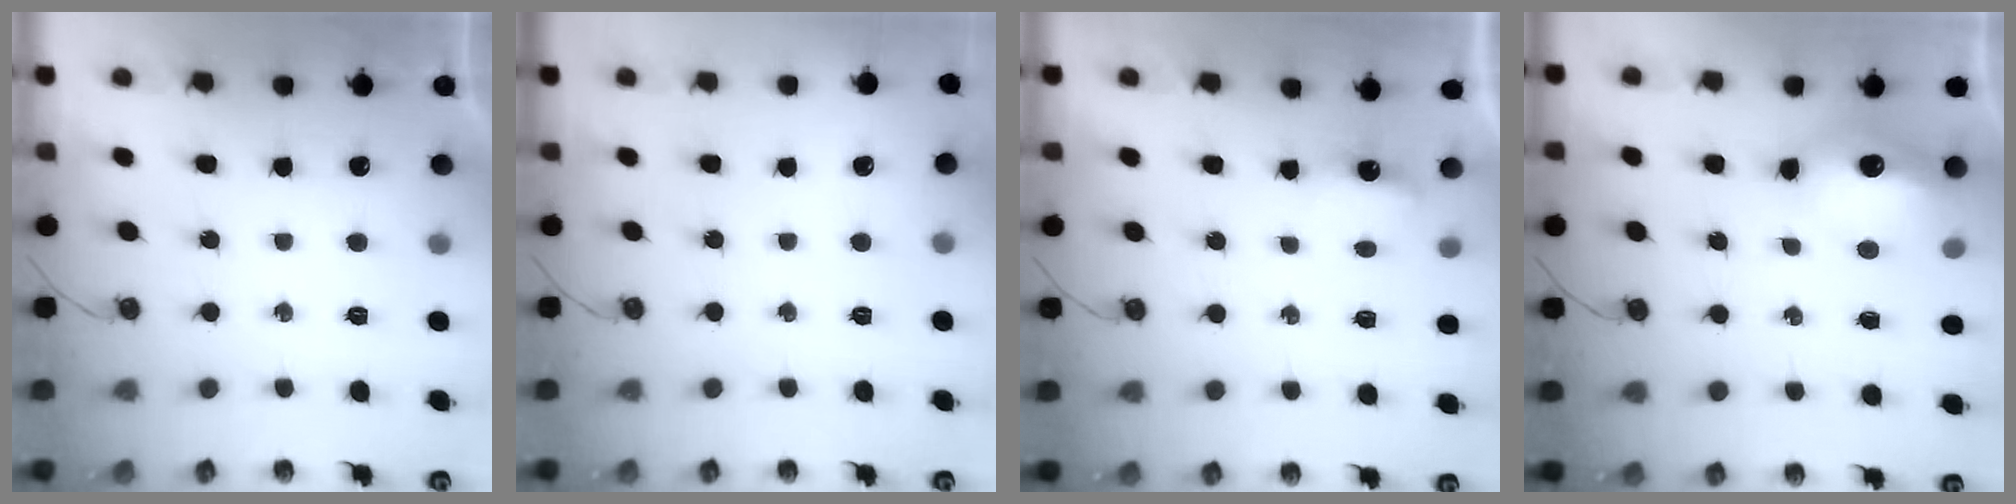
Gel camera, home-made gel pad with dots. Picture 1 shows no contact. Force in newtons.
{"total": 0.0}
{"total": 3.4, "press": 3.3, "slide": 0.7}
{"total": 12.8, "press": 12.7, "slide": 1.2}